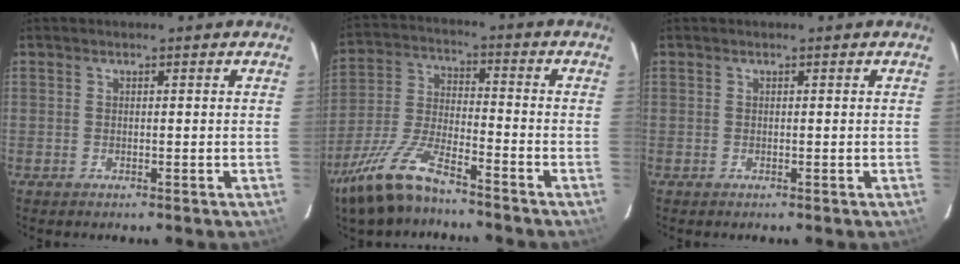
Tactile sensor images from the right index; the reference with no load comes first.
{"total": 13.8, "force": [-10.3, 3.7, 8.4], "torque": [-0.190, -0.010, -0.202]}
{"total": 0.0}